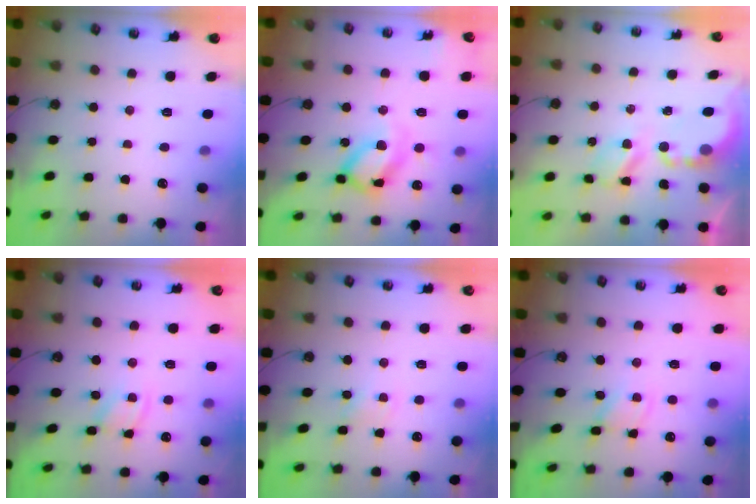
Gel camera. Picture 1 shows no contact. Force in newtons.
{"total": 17.9, "press": 17.8, "slide": 1.4}
{"total": 5.4, "press": 5.4, "slide": 0.1}
{"total": 3.4, "press": 3.4, "slide": 0.2}
{"total": 2.0, "press": 2.0, "slide": 0.2}
{"total": 1.4, "press": 1.4, "slide": 0.1}